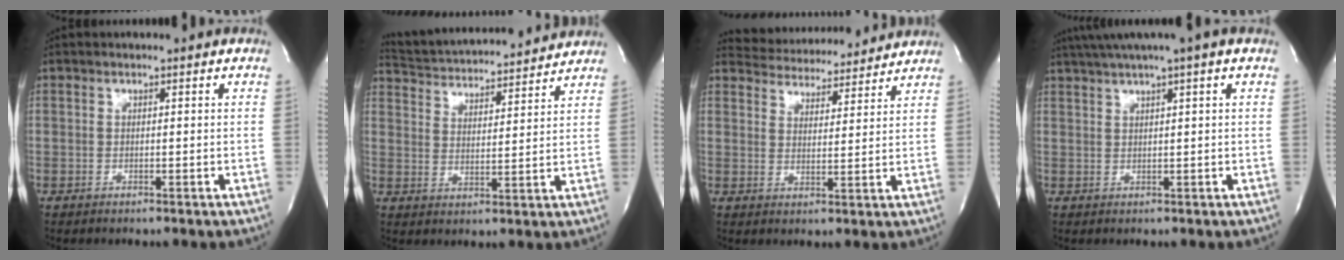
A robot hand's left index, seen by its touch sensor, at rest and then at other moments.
{"total": 16.6, "force": [15.9, 2.1, 4.5], "torque": [-0.083, 0.026, 0.237]}
{"total": 12.9, "force": [12.4, 2.7, 2.2], "torque": [-0.031, 0.015, 0.169]}
{"total": 6.5, "force": [4.6, -1.2, 4.4], "torque": [-0.074, 0.028, 0.074]}